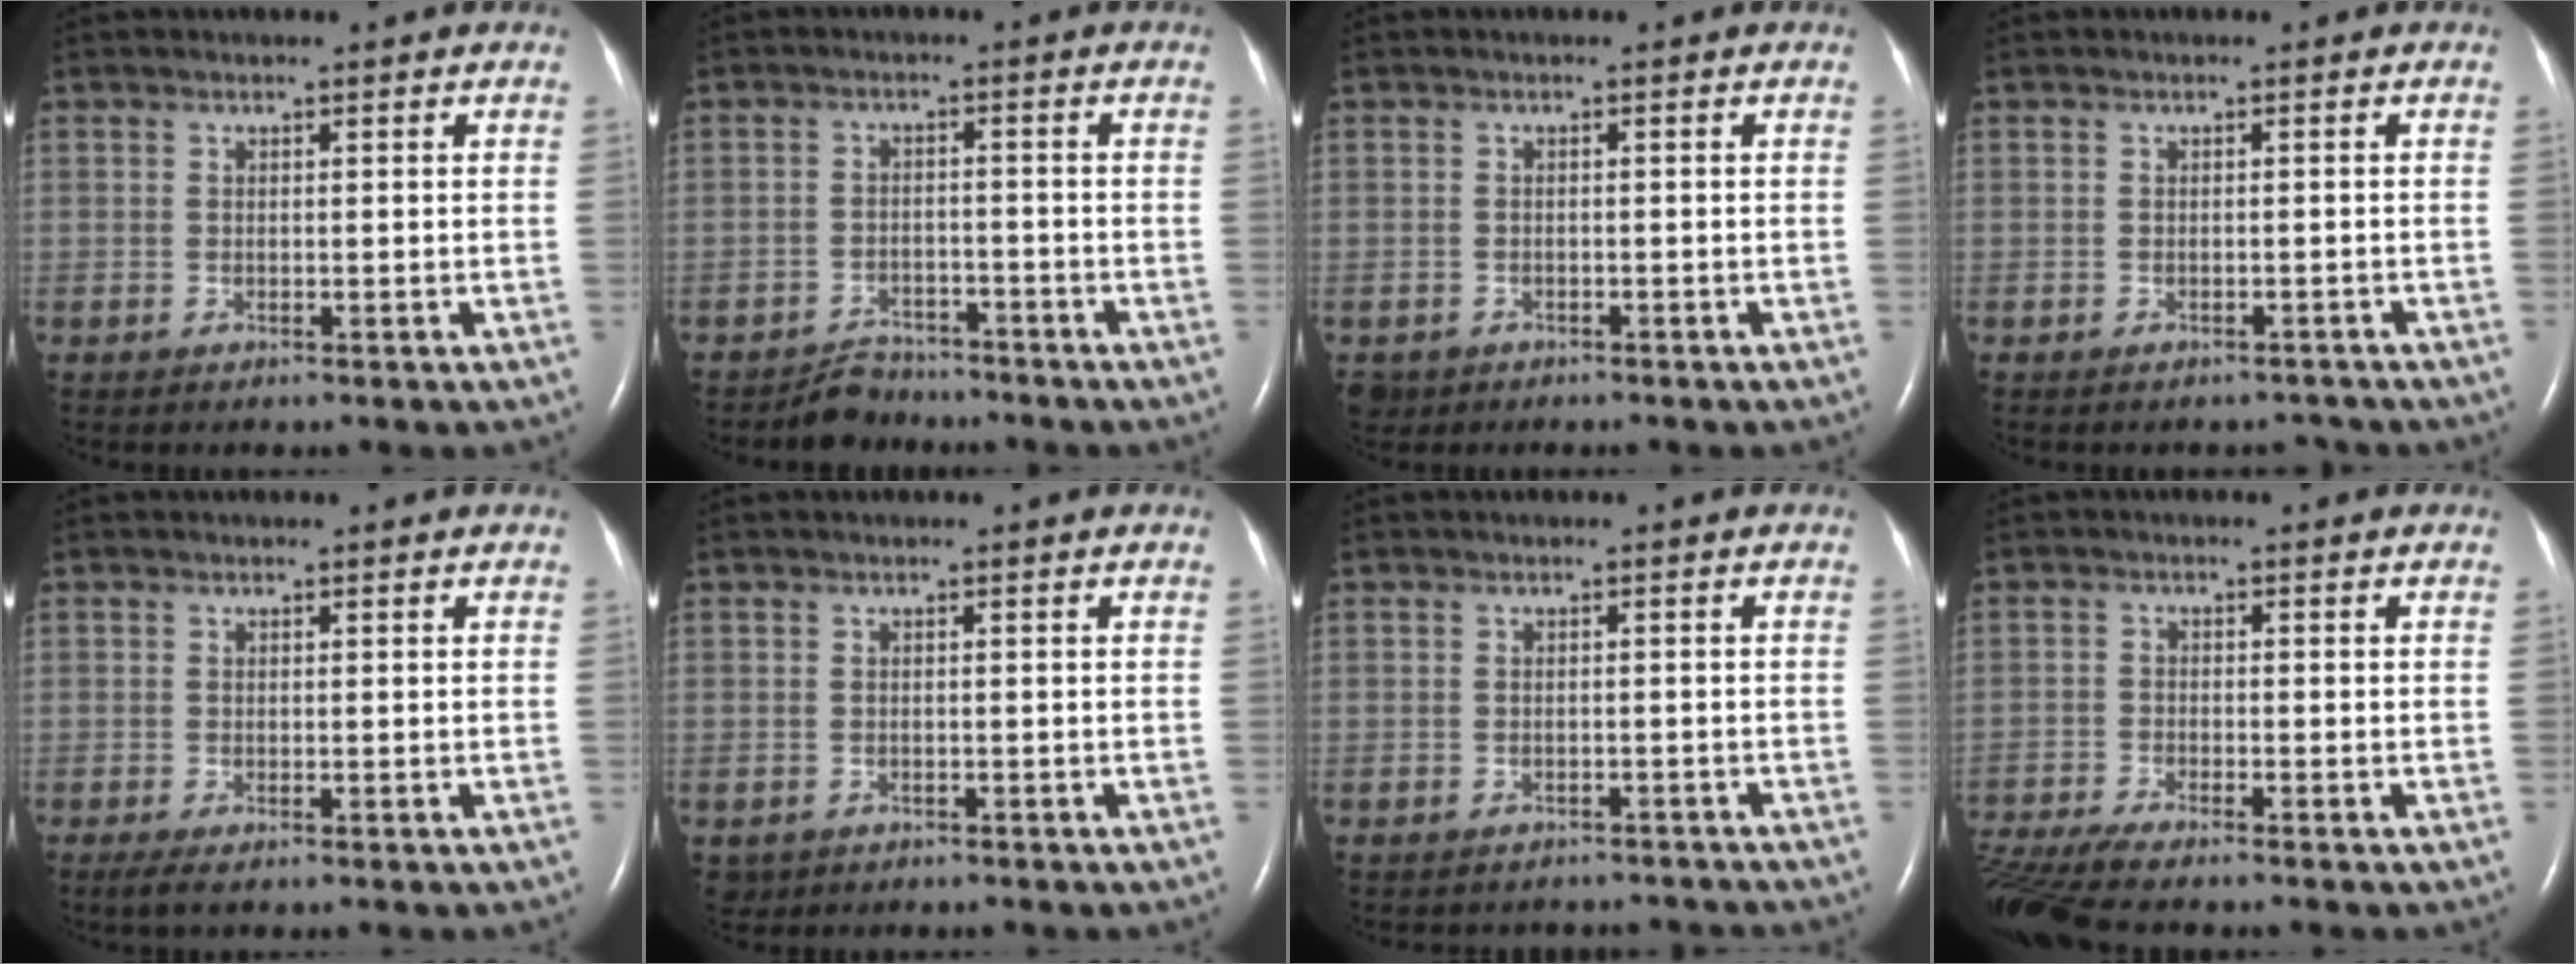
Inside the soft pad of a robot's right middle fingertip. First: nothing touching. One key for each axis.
{"total": 3.6, "fx": -3.3, "fy": 1.3, "fz": -0.6, "tx": 0.002, "ty": -0.002, "tz": -0.053}
{"total": 2.9, "fx": -2.1, "fy": 2.0, "fz": 0.3, "tx": -0.008, "ty": 0.001, "tz": -0.035}
{"total": 3.2, "fx": -2.9, "fy": 1.3, "fz": 0.2, "tx": 0.006, "ty": 0.004, "tz": -0.036}
{"total": 1.3, "fx": -0.8, "fy": 0.2, "fz": 1.0, "tx": -0.027, "ty": -0.007, "tz": -0.017}
{"total": 1.8, "fx": -1.1, "fy": 1.4, "fz": 0.3, "tx": -0.011, "ty": 0.001, "tz": -0.014}
{"total": 5.3, "fx": -5.0, "fy": 1.7, "fz": 0.3, "tx": -0.001, "ty": 0.003, "tz": -0.052}
{"total": 7.4, "fx": -6.7, "fy": -0.7, "fz": 3.0, "tx": -0.058, "ty": -0.024, "tz": -0.121}